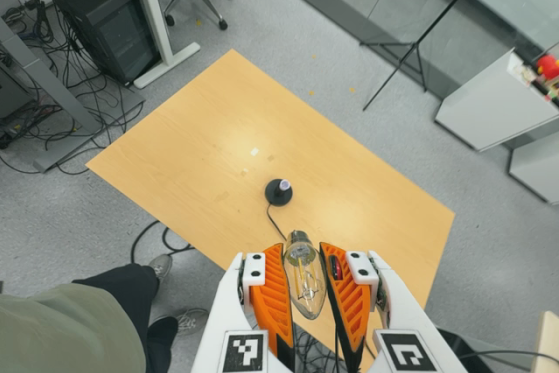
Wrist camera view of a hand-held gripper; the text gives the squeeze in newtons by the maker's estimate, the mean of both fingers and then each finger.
{"total": 19.9, "left": 21.3, "right": 18.4}